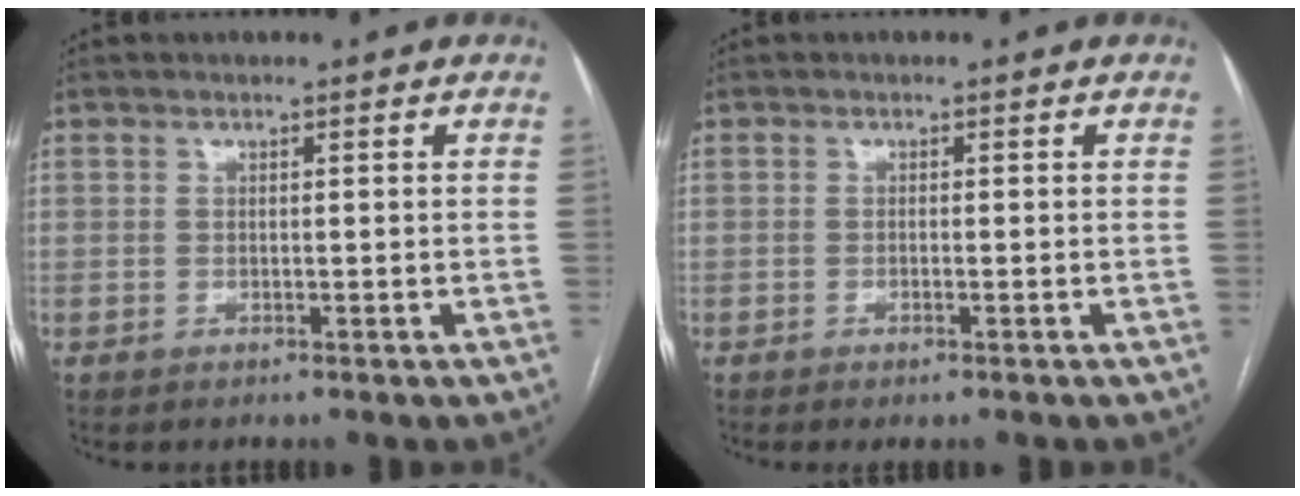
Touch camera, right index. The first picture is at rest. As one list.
[{"total": 0.7, "force": [-0.4, 0.0, 0.6], "torque": [-0.009, -0.001, -0.006]}]